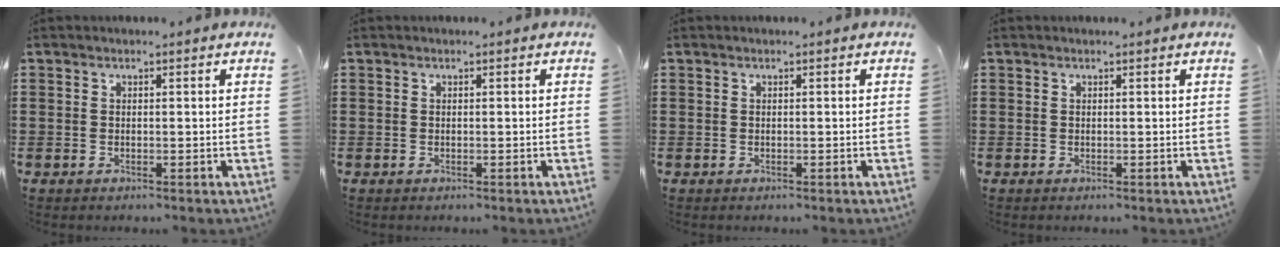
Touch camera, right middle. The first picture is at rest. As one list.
[{"total": 0.0}, {"total": 0.0}, {"total": 0.0}]